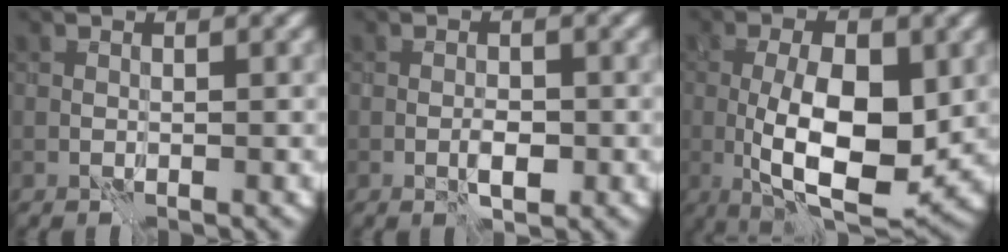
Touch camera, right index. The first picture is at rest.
{"total": 1.5, "force": [-0.6, 0.6, 1.2], "torque": [-0.020, 0.003, -0.011]}
{"total": 10.0, "force": [-0.8, 4.0, 9.1], "torque": [-0.152, -0.007, -0.011]}